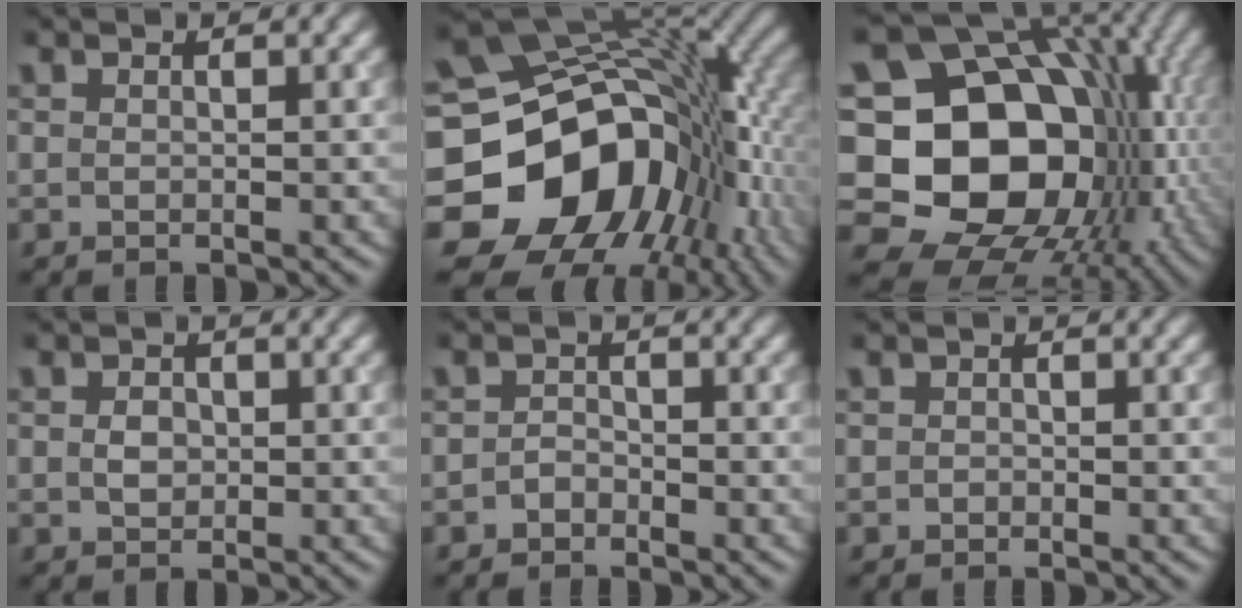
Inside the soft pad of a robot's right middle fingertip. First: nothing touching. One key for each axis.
{"total": 18.5, "fx": -5.5, "fy": 13.7, "fz": 11.1, "tx": -0.201, "ty": -0.025, "tz": -0.072}
{"total": 21.2, "fx": -2.1, "fy": 16.9, "fz": 12.7, "tx": -0.196, "ty": -0.010, "tz": -0.055}
{"total": 1.6, "fx": 0.0, "fy": 1.3, "fz": 1.0, "tx": -0.021, "ty": -0.001, "tz": -0.002}
{"total": 1.2, "fx": -0.8, "fy": 0.9, "fz": 0.4, "tx": -0.005, "ty": 0.004, "tz": -0.016}
{"total": 0.6, "fx": -0.2, "fy": 0.5, "fz": 0.1, "tx": 0.001, "ty": -0.005, "tz": -0.006}